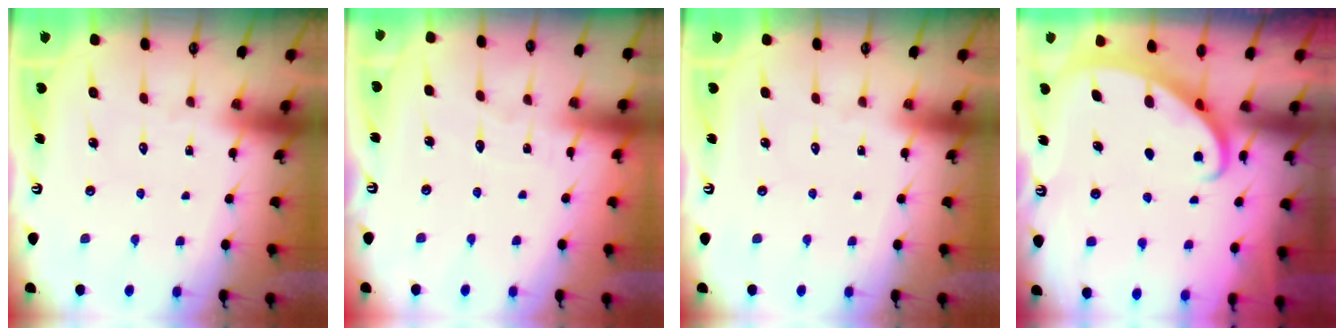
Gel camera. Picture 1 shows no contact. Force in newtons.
{"total": 2.6, "press": 2.6, "slide": 0.3}
{"total": 0.0}
{"total": 2.4, "press": 2.4, "slide": 0.2}